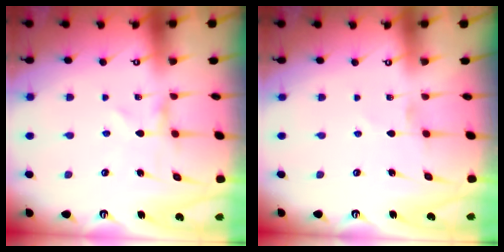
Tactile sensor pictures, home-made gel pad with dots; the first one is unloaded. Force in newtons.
{"total": 0.0}